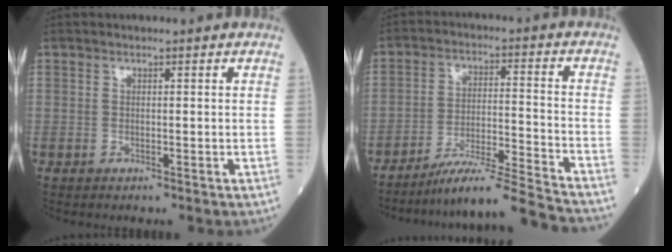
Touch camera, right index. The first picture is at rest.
{"total": 13.3, "force": [-12.4, -2.3, 4.3], "torque": [-0.056, 0.003, -0.207]}